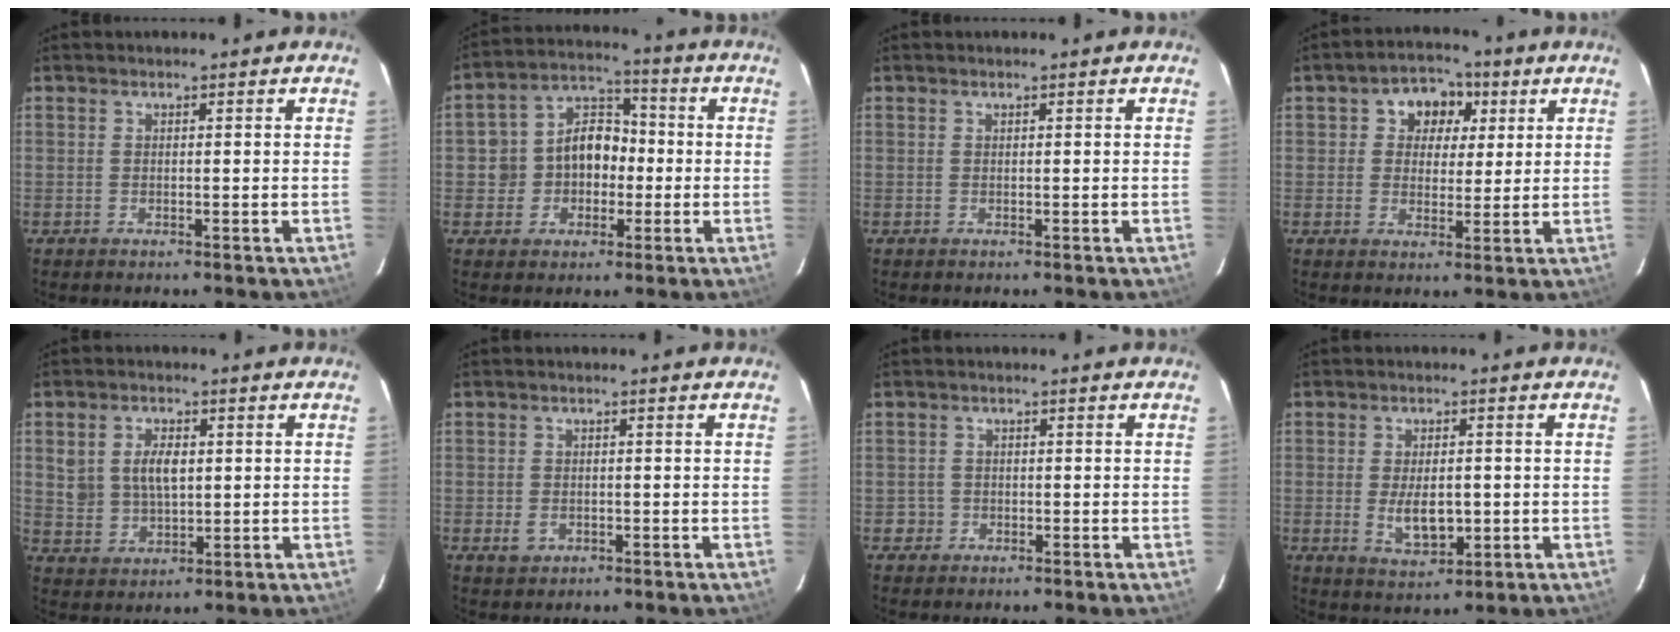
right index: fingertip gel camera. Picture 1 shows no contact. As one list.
[{"total": 9.2, "force": [-1.5, 8.1, 4.1], "torque": [-0.084, 0.041, -0.023]}, {"total": 0.0}, {"total": 7.3, "force": [2.3, 6.3, 3.1], "torque": [-0.044, 0.023, 0.033]}, {"total": 6.9, "force": [1.5, 4.5, 5.0], "torque": [-0.099, 0.008, 0.037]}, {"total": 2.7, "force": [-1.0, 2.2, 1.2], "torque": [-0.025, 0.001, -0.011]}, {"total": 2.2, "force": [-0.7, 2.1, -0.1], "torque": [0.005, 0.015, -0.006]}, {"total": 6.9, "force": [-0.9, 3.7, 5.8], "torque": [-0.109, -0.012, -0.006]}]